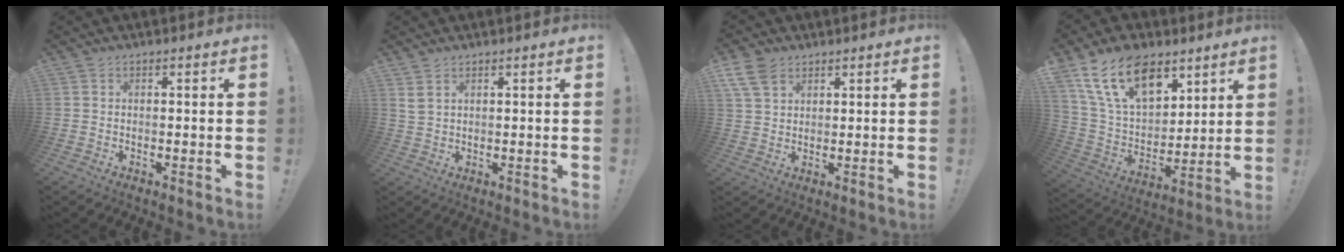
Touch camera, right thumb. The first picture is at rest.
{"total": 2.8, "force": [1.7, 1.2, 1.8], "torque": [-0.028, -0.008, 0.032]}
{"total": 7.5, "force": [4.5, 4.5, 4.0], "torque": [-0.074, -0.009, 0.090]}
{"total": 19.1, "force": [11.1, 10.9, 10.9], "torque": [-0.206, -0.058, 0.210]}